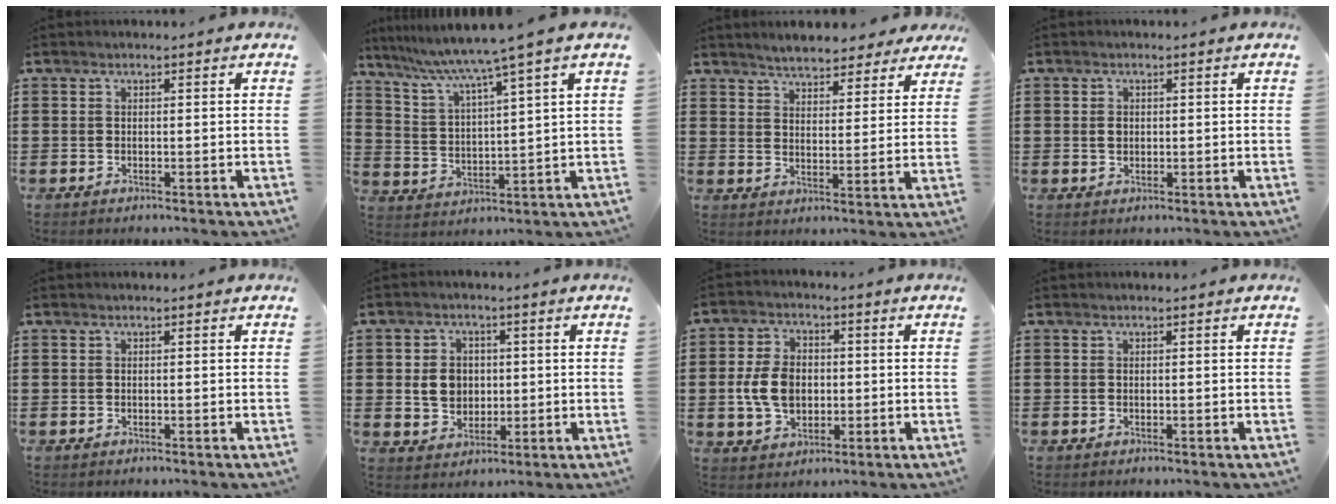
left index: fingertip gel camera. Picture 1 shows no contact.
{"total": 6.3, "force": [5.1, -1.0, 3.6], "torque": [-0.091, -0.037, 0.081]}
{"total": 4.5, "force": [4.3, 0.9, 0.5], "torque": [-0.028, -0.012, 0.080]}
{"total": 1.2, "force": [0.1, 1.0, 0.7], "torque": [-0.018, 0.006, 0.001]}
{"total": 0.0}
{"total": 4.5, "force": [0.1, 4.0, 2.1], "torque": [-0.046, 0.008, -0.003]}
{"total": 7.2, "force": [-0.5, 5.2, 5.0], "torque": [-0.112, 0.006, -0.015]}
{"total": 0.0}